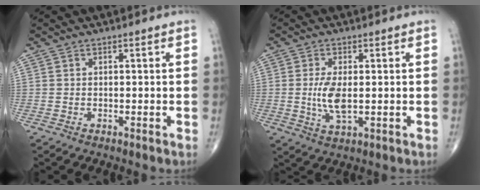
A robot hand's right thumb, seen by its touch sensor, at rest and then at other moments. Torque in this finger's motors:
{"motor_torque": [1.24, 1.21, 0.83, -0.37, 0.04]}